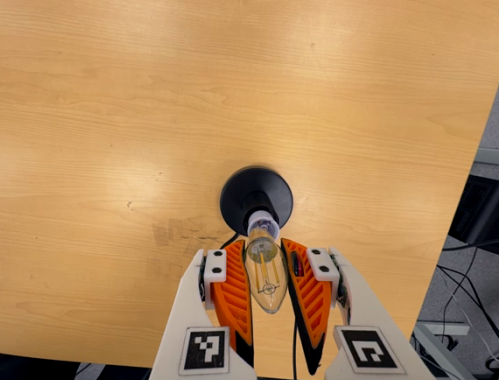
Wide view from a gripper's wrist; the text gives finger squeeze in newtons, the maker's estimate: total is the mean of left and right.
{"total": 21.3, "left": 23.3, "right": 19.3}